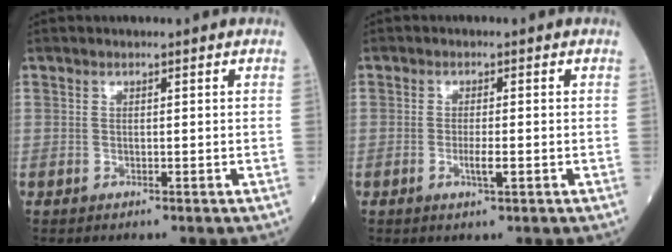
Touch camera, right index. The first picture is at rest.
{"total": 2.4, "force": [-0.7, 0.2, 2.3], "torque": [-0.044, -0.003, -0.012]}